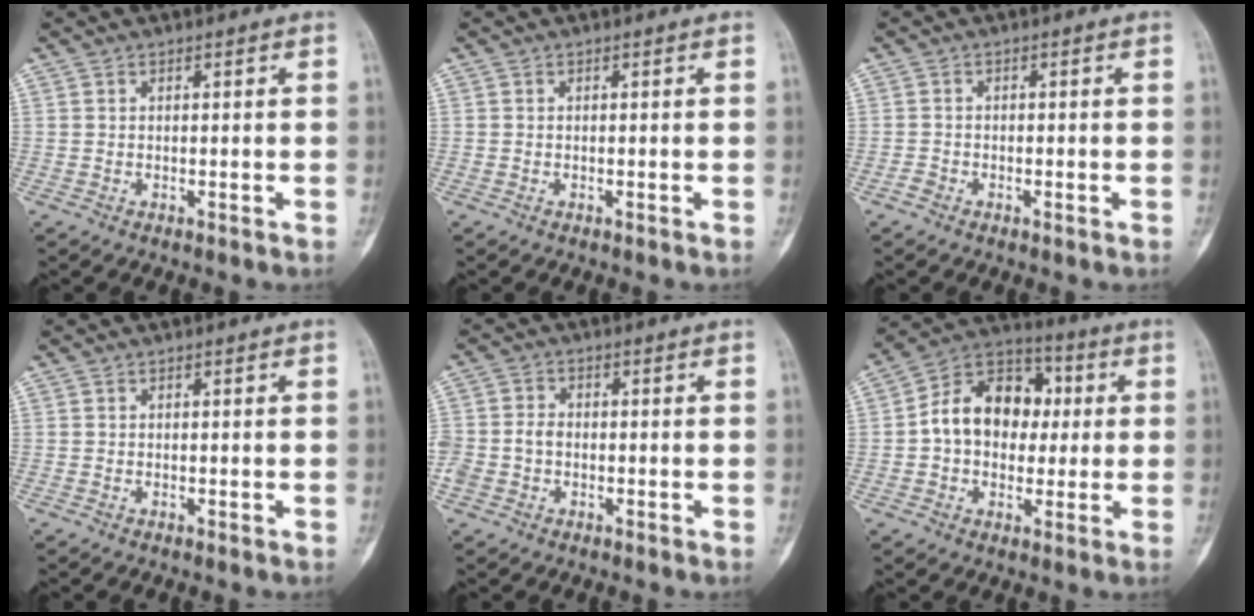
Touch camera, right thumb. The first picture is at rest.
{"total": 0.0}
{"total": 1.2, "force": [-0.8, 0.8, 0.5], "torque": [-0.005, 0.002, -0.020]}
{"total": 0.0}
{"total": 5.7, "force": [-1.2, 4.4, 3.4], "torque": [-0.070, 0.020, -0.024]}
{"total": 14.9, "force": [1.0, 11.1, 9.9], "torque": [-0.117, 0.032, 0.005]}